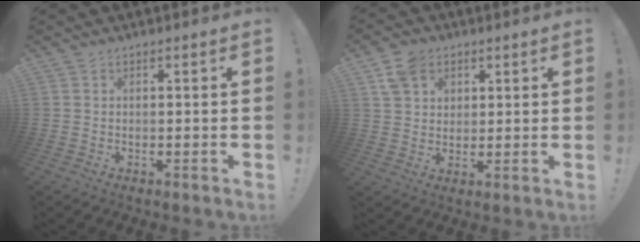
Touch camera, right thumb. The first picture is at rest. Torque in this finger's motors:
{"motor_torque": [0.10, 0.13, 0.05, 0.06, -0.05]}